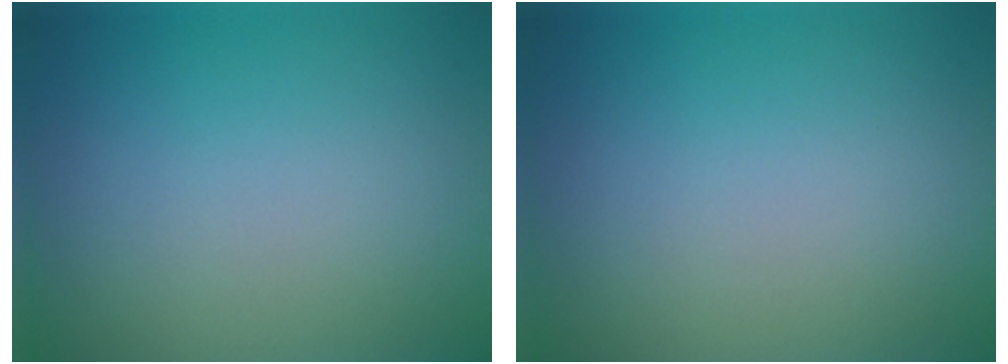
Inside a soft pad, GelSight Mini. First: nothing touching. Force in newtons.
{"total": 0.0}